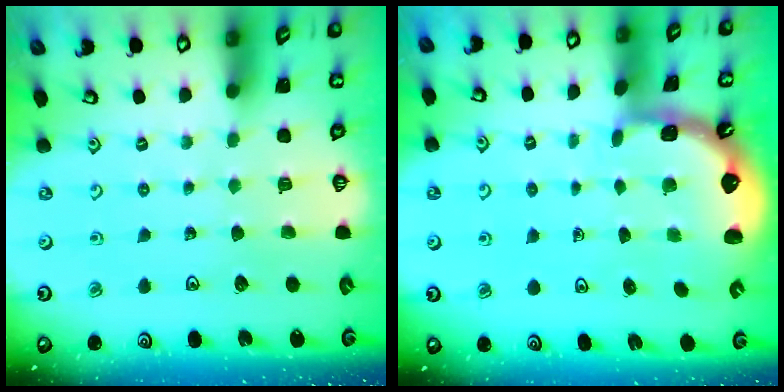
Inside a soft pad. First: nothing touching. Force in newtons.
{"total": 1.3, "press": 1.3, "slide": 0.1}